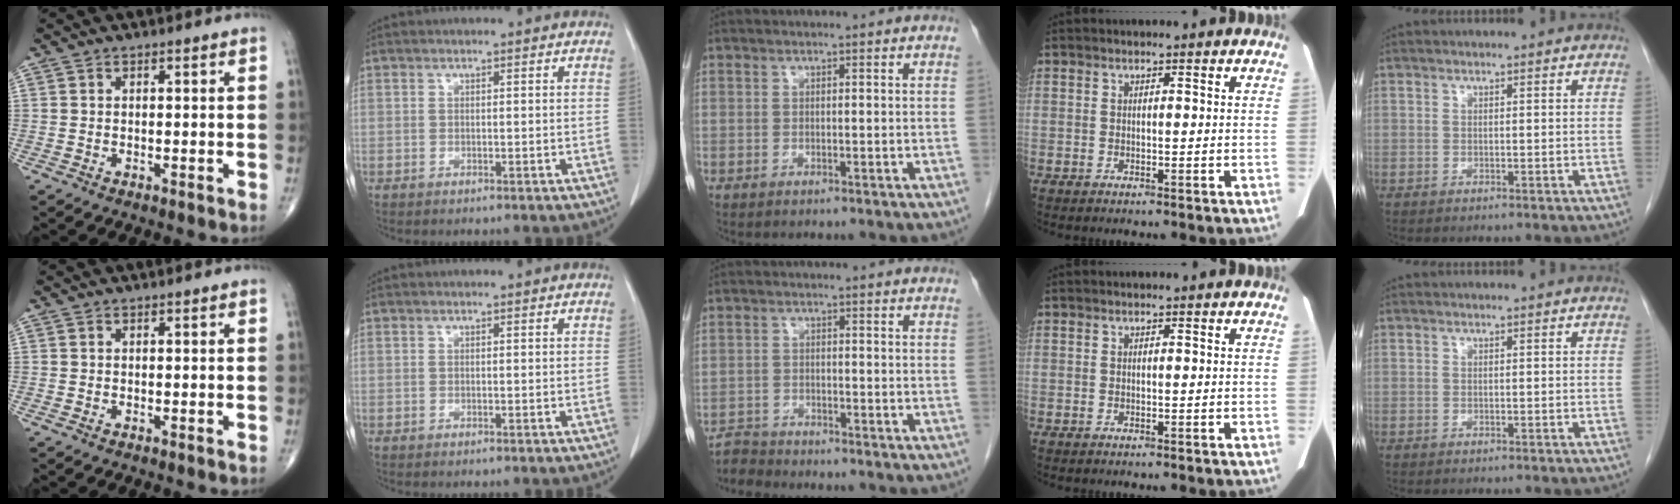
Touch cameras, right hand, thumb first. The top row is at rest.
{"middle": {"total": 1.4, "force": [-1.0, 0.0, -0.9], "torque": [0.023, -0.016, -0.021]}}